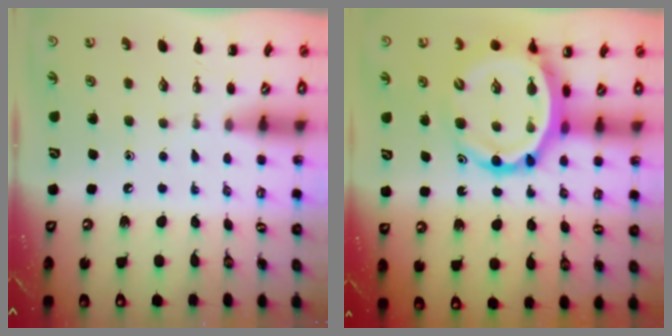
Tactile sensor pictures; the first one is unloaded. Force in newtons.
{"total": 14.2, "press": 13.6, "slide": 4.2}